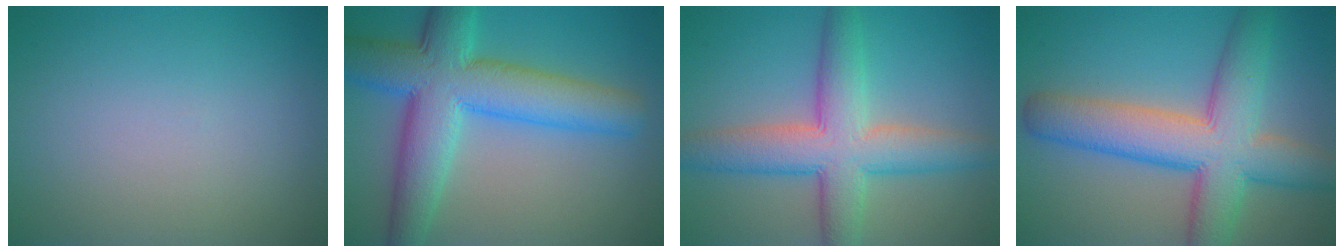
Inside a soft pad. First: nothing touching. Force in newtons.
{"total": 9.9, "press": 9.9, "slide": 0.3}
{"total": 7.6, "press": 7.6, "slide": 0.5}
{"total": 9.5, "press": 9.5, "slide": 0.4}